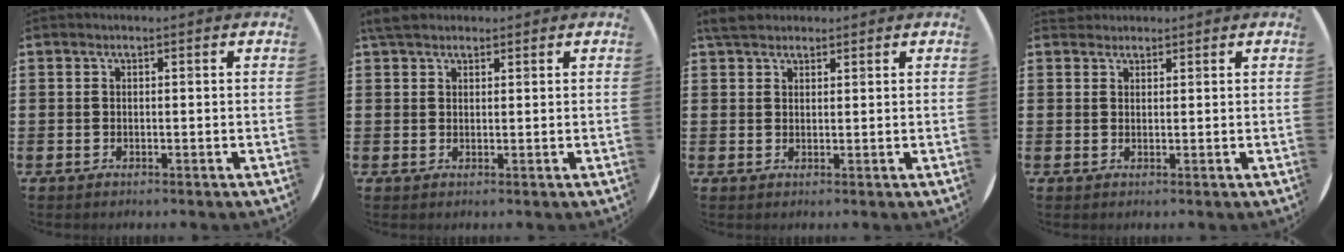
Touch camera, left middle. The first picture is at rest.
{"total": 2.7, "force": [2.2, 1.0, 1.0], "torque": [-0.026, 0.008, 0.043]}
{"total": 3.1, "force": [2.7, 1.1, 1.0], "torque": [-0.017, 0.003, 0.050]}
{"total": 1.3, "force": [1.2, 0.4, -0.1], "torque": [0.000, 0.003, 0.024]}